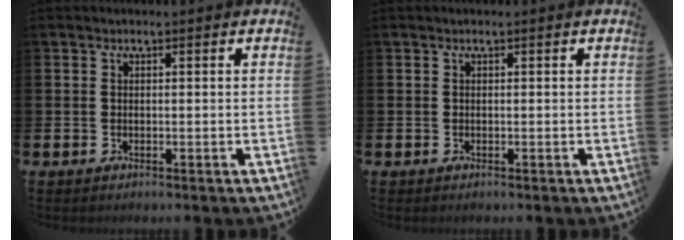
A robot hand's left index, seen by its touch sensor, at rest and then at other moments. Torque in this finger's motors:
{"motor_torque": [0.00, 0.00, 0.00, 0.00]}